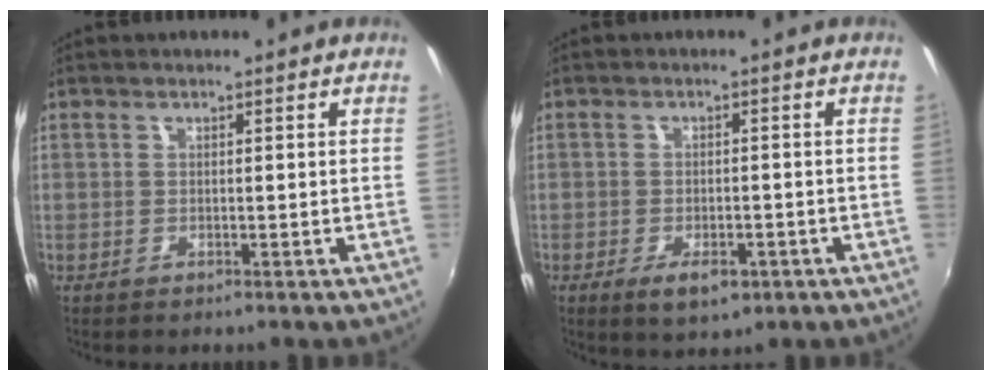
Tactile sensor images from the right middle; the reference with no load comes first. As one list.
[{"total": 5.1, "force": [-2.2, 2.4, 3.9], "torque": [-0.079, -0.013, -0.033]}]